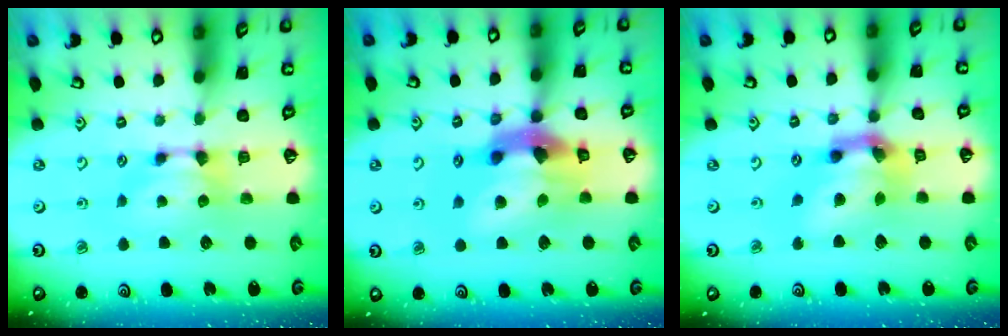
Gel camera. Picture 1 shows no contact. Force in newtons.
{"total": 10.5, "press": 10.2, "slide": 2.6}
{"total": 8.2, "press": 7.9, "slide": 2.3}